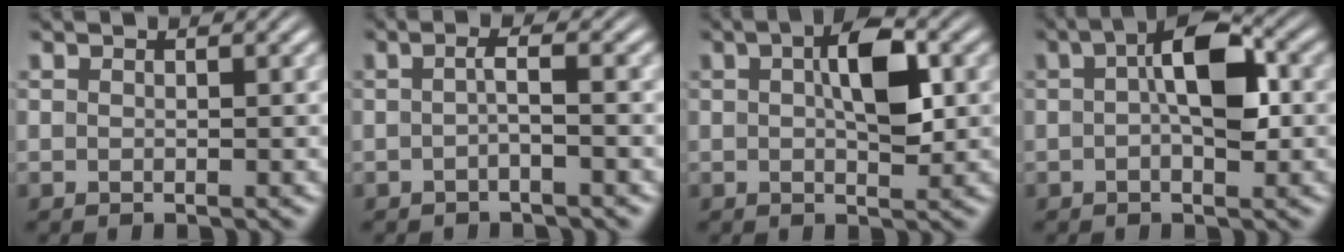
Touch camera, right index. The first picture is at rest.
{"total": 1.7, "force": [-0.7, -0.2, 1.5], "torque": [-0.021, 0.002, -0.016]}
{"total": 4.8, "force": [0.8, 1.6, 4.4], "torque": [-0.072, -0.003, 0.012]}
{"total": 5.6, "force": [0.6, 1.8, 5.3], "torque": [-0.088, 0.002, 0.007]}